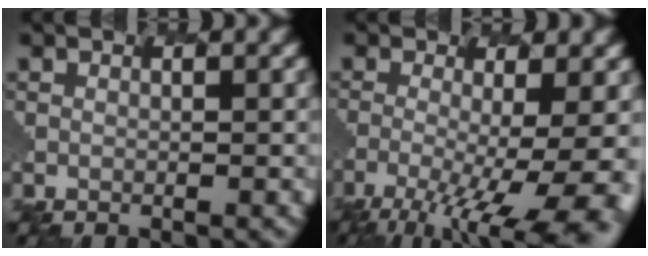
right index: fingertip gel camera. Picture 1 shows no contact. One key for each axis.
{"total": 10.1, "fx": -4.4, "fy": 2.9, "fz": 8.6, "tx": -0.127, "ty": -0.017, "tz": -0.059}